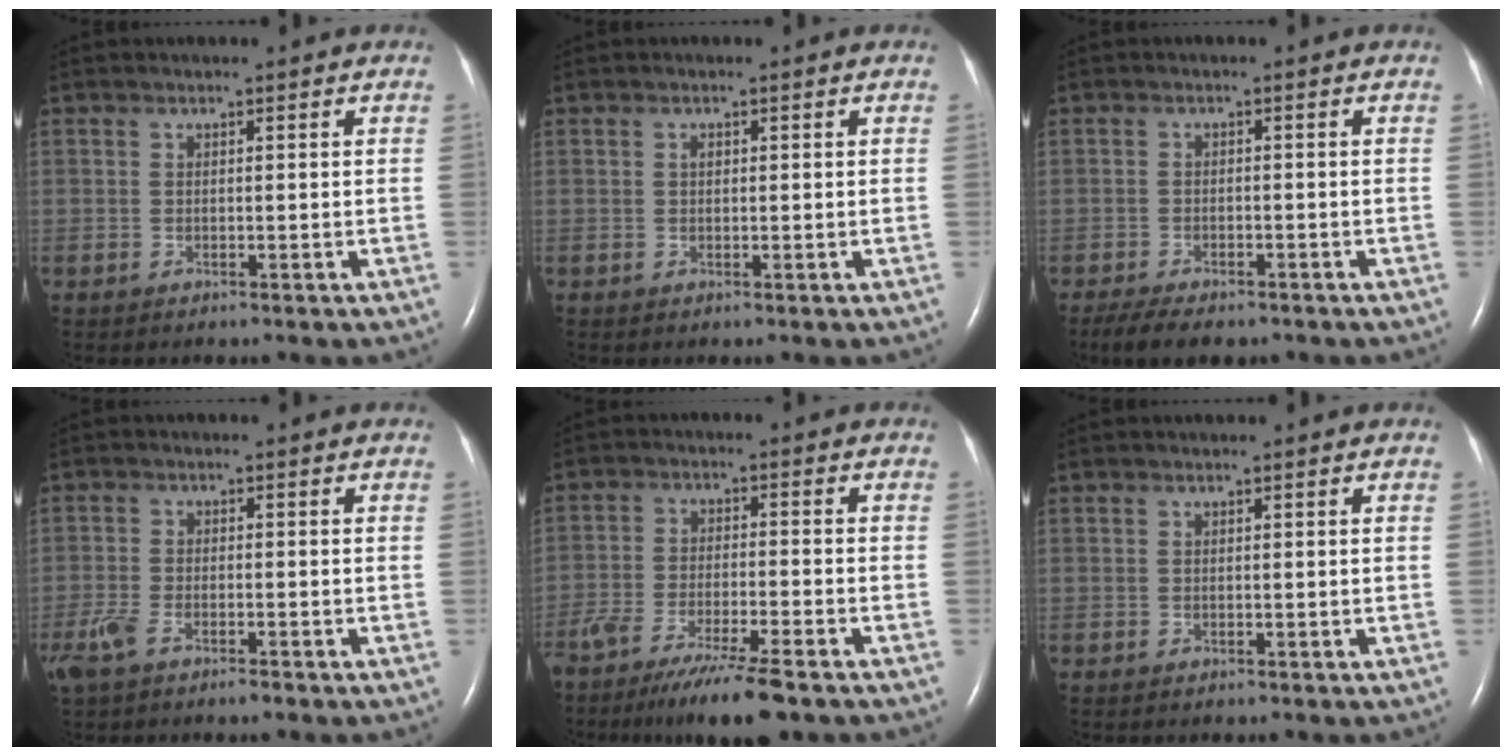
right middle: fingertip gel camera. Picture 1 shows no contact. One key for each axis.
{"total": 0.6, "fx": 0.2, "fy": 0.4, "fz": 0.5, "tx": -0.013, "ty": 0.002, "tz": 0.004}
{"total": 6.1, "fx": -4.7, "fy": 2.1, "fz": 3.2, "tx": -0.053, "ty": -0.011, "tz": -0.069}
{"total": 5.3, "fx": -3.6, "fy": 1.6, "fz": 3.5, "tx": -0.075, "ty": -0.009, "tz": -0.065}
{"total": 12.6, "fx": -9.8, "fy": 0.6, "fz": 8.0, "tx": -0.142, "ty": -0.037, "tz": -0.161}
{"total": 0.0}